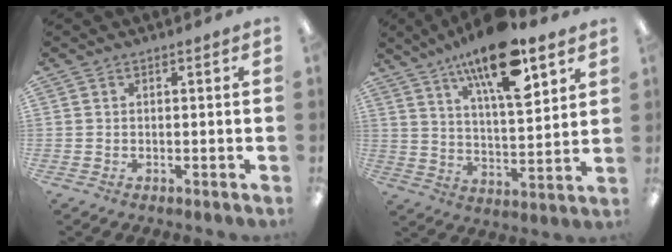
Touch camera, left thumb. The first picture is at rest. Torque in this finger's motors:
{"motor_torque": [1.25, 0.92, 1.68, -1.09, 0.37]}